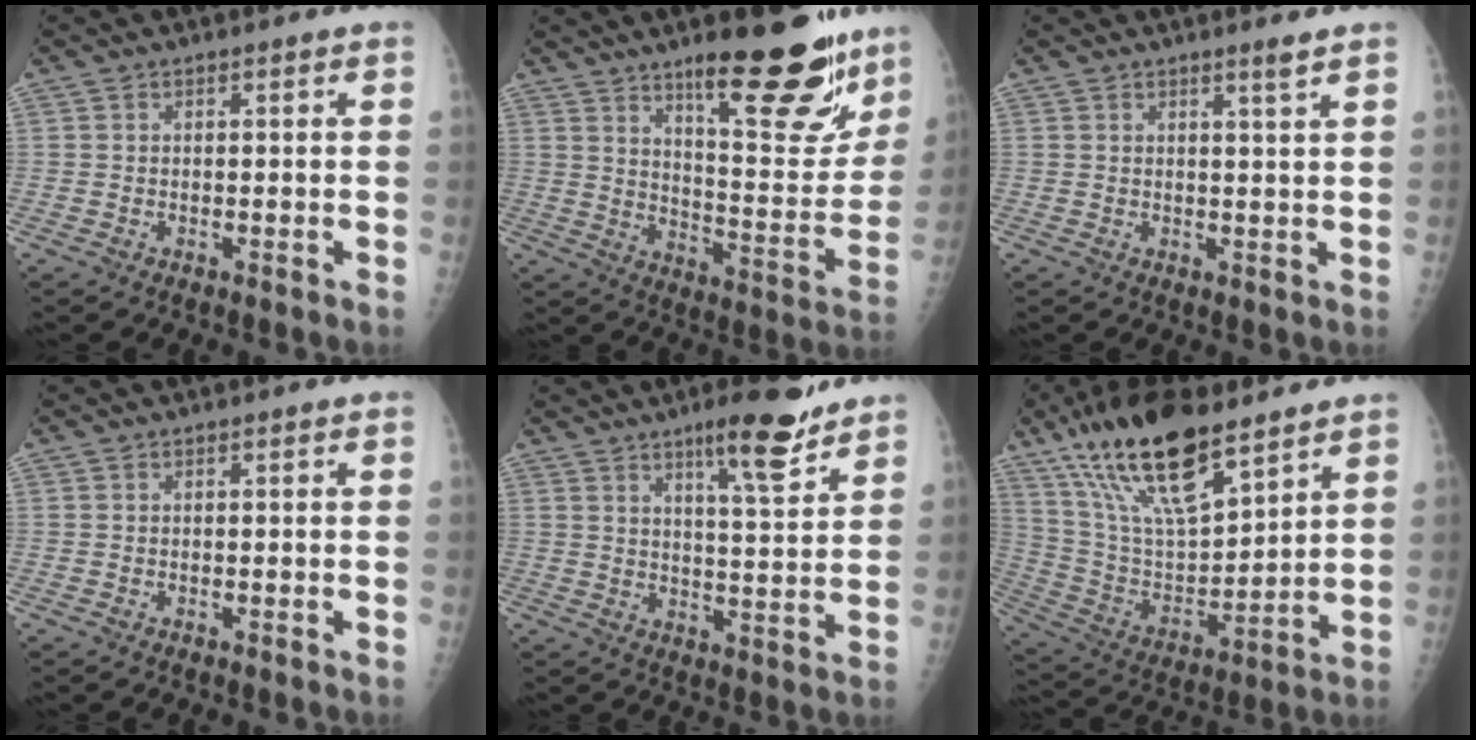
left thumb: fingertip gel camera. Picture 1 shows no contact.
{"total": 20.8, "force": [13.9, 5.6, 14.3], "torque": [-0.156, -0.096, 0.210]}
{"total": 2.3, "force": [1.6, -0.6, 1.5], "torque": [-0.025, -0.018, 0.028]}
{"total": 0.0}
{"total": 10.5, "force": [7.2, 1.9, 7.3], "torque": [-0.098, -0.048, 0.109]}
{"total": 22.0, "force": [14.6, 7.6, 14.7], "torque": [-0.250, -0.049, 0.276]}